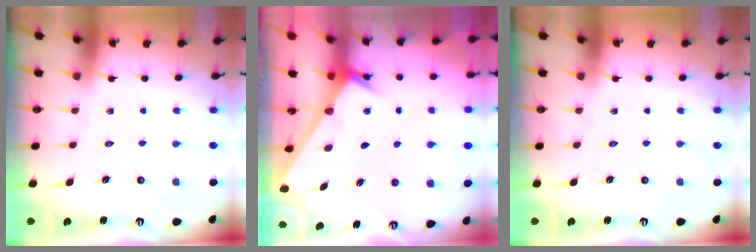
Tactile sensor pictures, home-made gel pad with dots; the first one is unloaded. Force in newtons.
{"total": 2.5, "press": 2.5, "slide": 0.2}
{"total": 0.0}